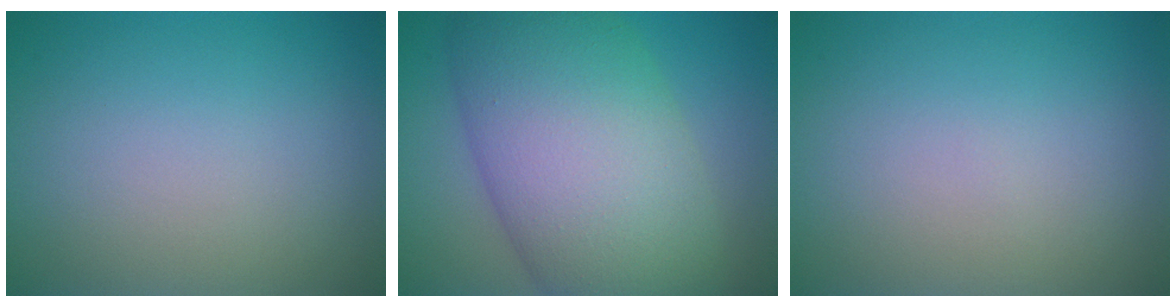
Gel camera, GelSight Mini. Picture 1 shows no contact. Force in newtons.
{"total": 13.6, "press": 13.6, "slide": 0.3}
{"total": 0.0}